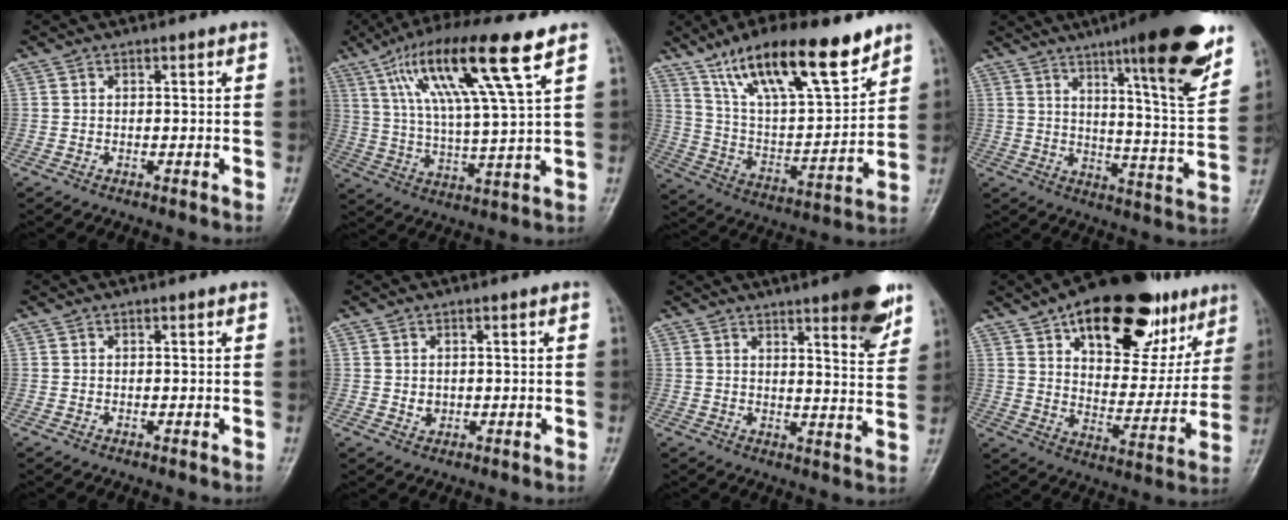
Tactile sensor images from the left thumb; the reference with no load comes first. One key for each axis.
{"total": 18.4, "fx": 9.1, "fy": 2.2, "fz": 15.8, "tx": -0.290, "ty": -0.018, "tz": 0.161}
{"total": 21.8, "fx": 14.5, "fy": 6.7, "fz": 14.9, "tx": -0.223, "ty": -0.052, "tz": 0.260}
{"total": 19.6, "fx": 11.5, "fy": 2.8, "fz": 15.7, "tx": -0.190, "ty": -0.061, "tz": 0.167}
{"total": 0.0}
{"total": 1.7, "fx": 0.1, "fy": 1.5, "fz": 0.9, "tx": -0.009, "ty": -0.001, "tz": 0.007}
{"total": 10.8, "fx": 6.7, "fy": 2.2, "fz": 8.1, "tx": -0.084, "ty": -0.038, "tz": 0.086}
{"total": 27.3, "fx": 15.1, "fy": 13.4, "fz": 18.4, "tx": -0.223, "ty": -0.025, "tz": 0.229}